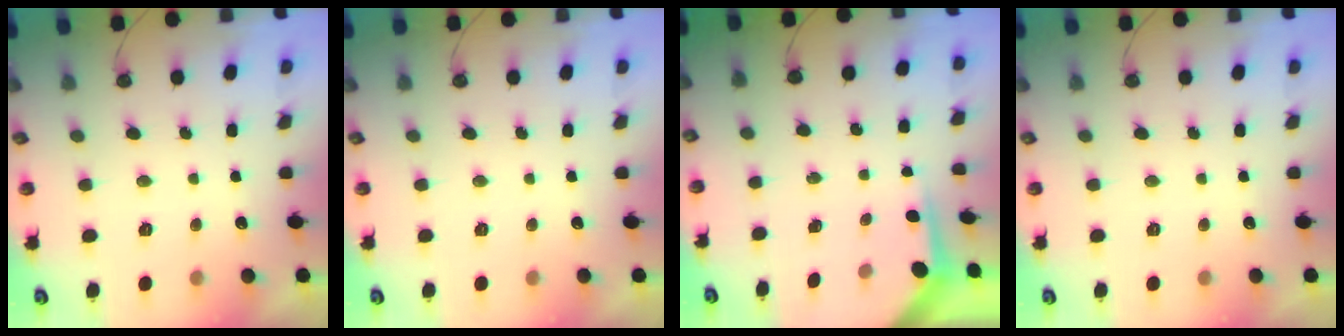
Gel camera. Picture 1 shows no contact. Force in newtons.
{"total": 0.0}
{"total": 3.9, "press": 3.9, "slide": 0.4}
{"total": 0.0}